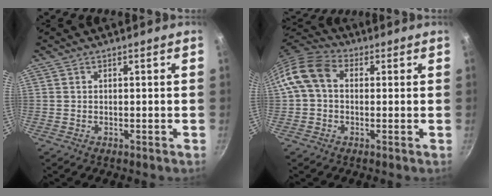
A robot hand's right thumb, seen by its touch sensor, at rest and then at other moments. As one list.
[{"total": 9.5, "force": [1.2, 7.0, 6.2], "torque": [-0.105, 0.024, 0.001]}]